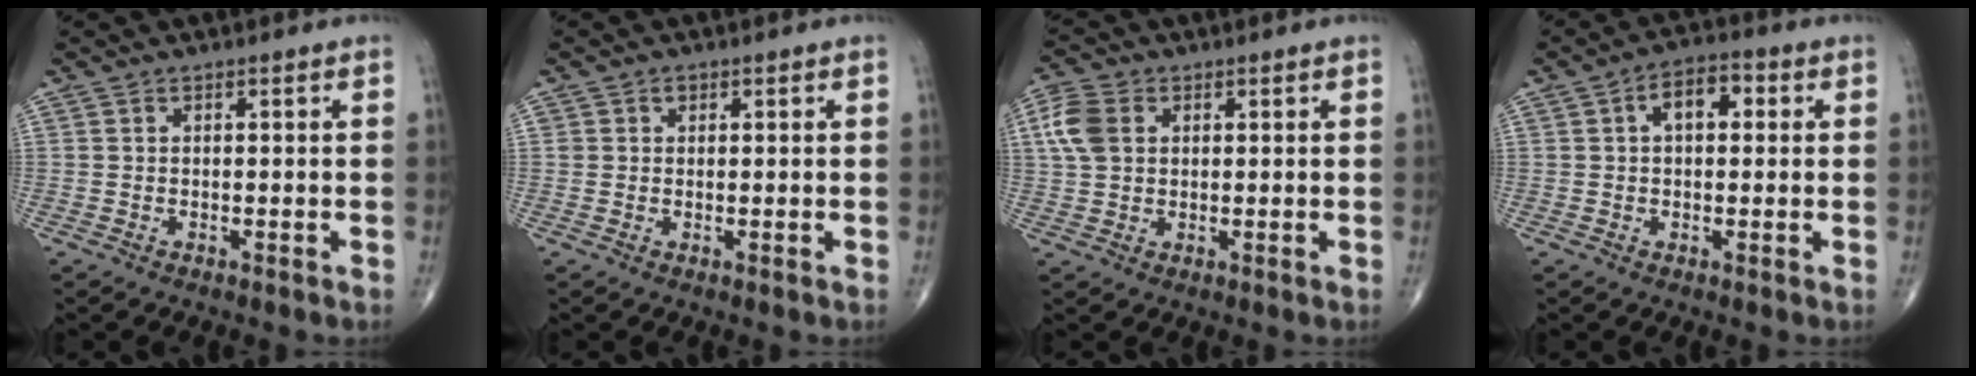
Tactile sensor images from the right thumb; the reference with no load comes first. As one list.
[{"total": 1.2, "force": [0.5, 1.0, 0.3], "torque": [0.005, 0.000, 0.005]}, {"total": 6.8, "force": [1.7, 4.9, 4.4], "torque": [-0.097, 0.009, 0.031]}, {"total": 6.4, "force": [1.4, 3.7, 5.0], "torque": [-0.069, 0.018, 0.016]}]